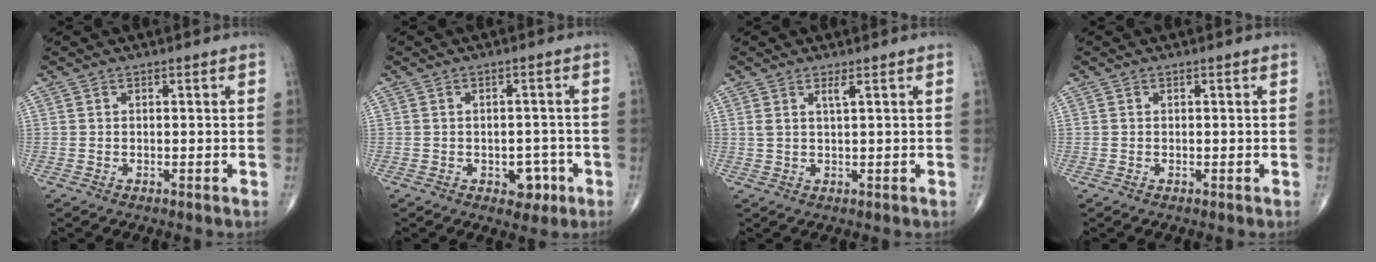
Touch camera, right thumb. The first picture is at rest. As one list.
[{"total": 4.2, "force": [-1.8, 2.9, 2.5], "torque": [-0.008, 0.012, -0.020]}, {"total": 1.8, "force": [1.0, 0.0, 1.5], "torque": [-0.035, -0.007, 0.021]}, {"total": 0.0}]